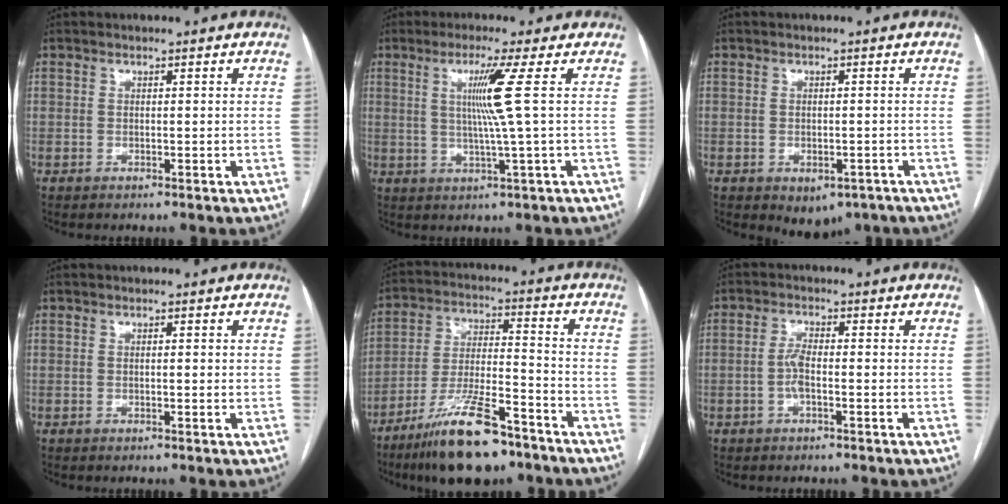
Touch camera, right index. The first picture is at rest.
{"total": 6.3, "force": [1.3, -2.3, 5.8], "torque": [-0.114, -0.006, 0.031]}
{"total": 5.1, "force": [-3.4, 3.1, 2.3], "torque": [-0.017, 0.000, -0.036]}
{"total": 0.8, "force": [0.1, 0.1, 0.8], "torque": [-0.014, 0.001, 0.003]}
{"total": 14.7, "force": [-10.4, 3.0, 9.9], "torque": [-0.193, -0.014, -0.183]}
{"total": 2.9, "force": [-0.8, 0.8, 2.6], "torque": [-0.057, 0.003, -0.016]}